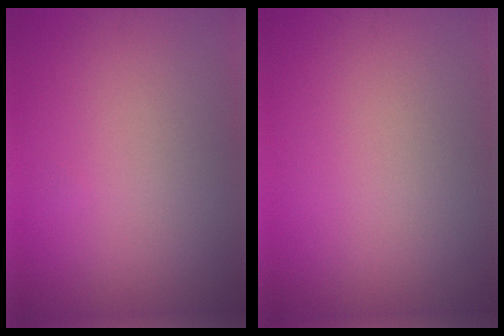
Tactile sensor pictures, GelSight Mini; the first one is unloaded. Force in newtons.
{"total": 0.0}